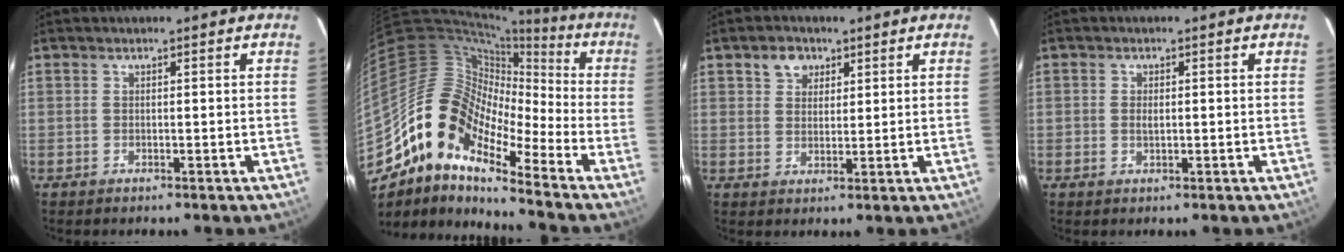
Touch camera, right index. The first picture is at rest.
{"total": 14.5, "force": [-9.5, 5.9, 9.3], "torque": [-0.138, 0.006, -0.199]}
{"total": 4.1, "force": [2.3, 3.1, 1.4], "torque": [-0.016, 0.011, 0.042]}
{"total": 1.4, "force": [-0.1, 1.0, 1.1], "torque": [-0.020, 0.002, -0.002]}